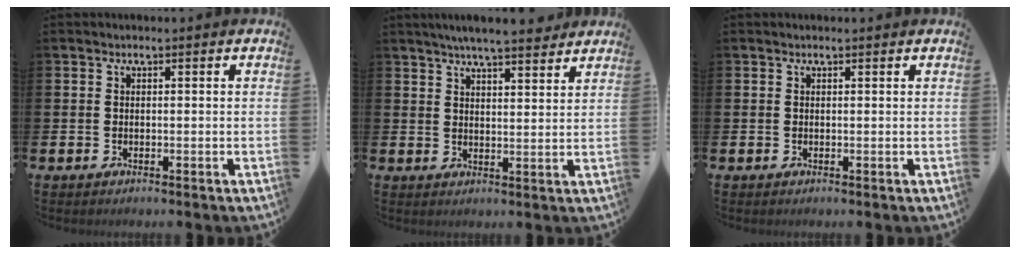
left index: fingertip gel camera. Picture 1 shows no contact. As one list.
[{"total": 5.5, "force": [5.3, 0.3, 1.6], "torque": [-0.034, -0.026, 0.093]}, {"total": 0.0}]